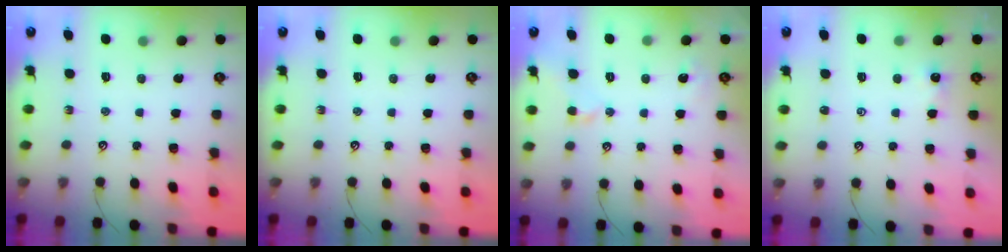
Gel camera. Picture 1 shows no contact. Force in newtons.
{"total": 0.0}
{"total": 0.9, "press": 0.7, "slide": 0.5}
{"total": 0.9, "press": 0.8, "slide": 0.3}